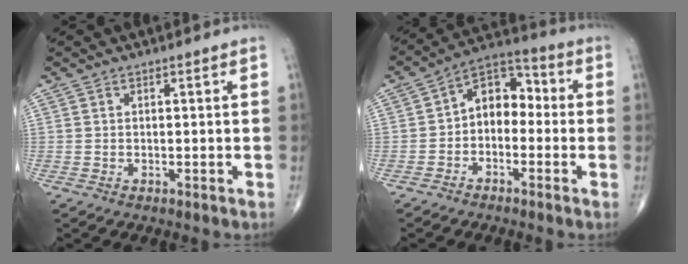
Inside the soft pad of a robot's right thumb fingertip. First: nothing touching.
{"total": 8.9, "force": [-1.0, 6.2, 6.3], "torque": [-0.067, 0.042, -0.038]}